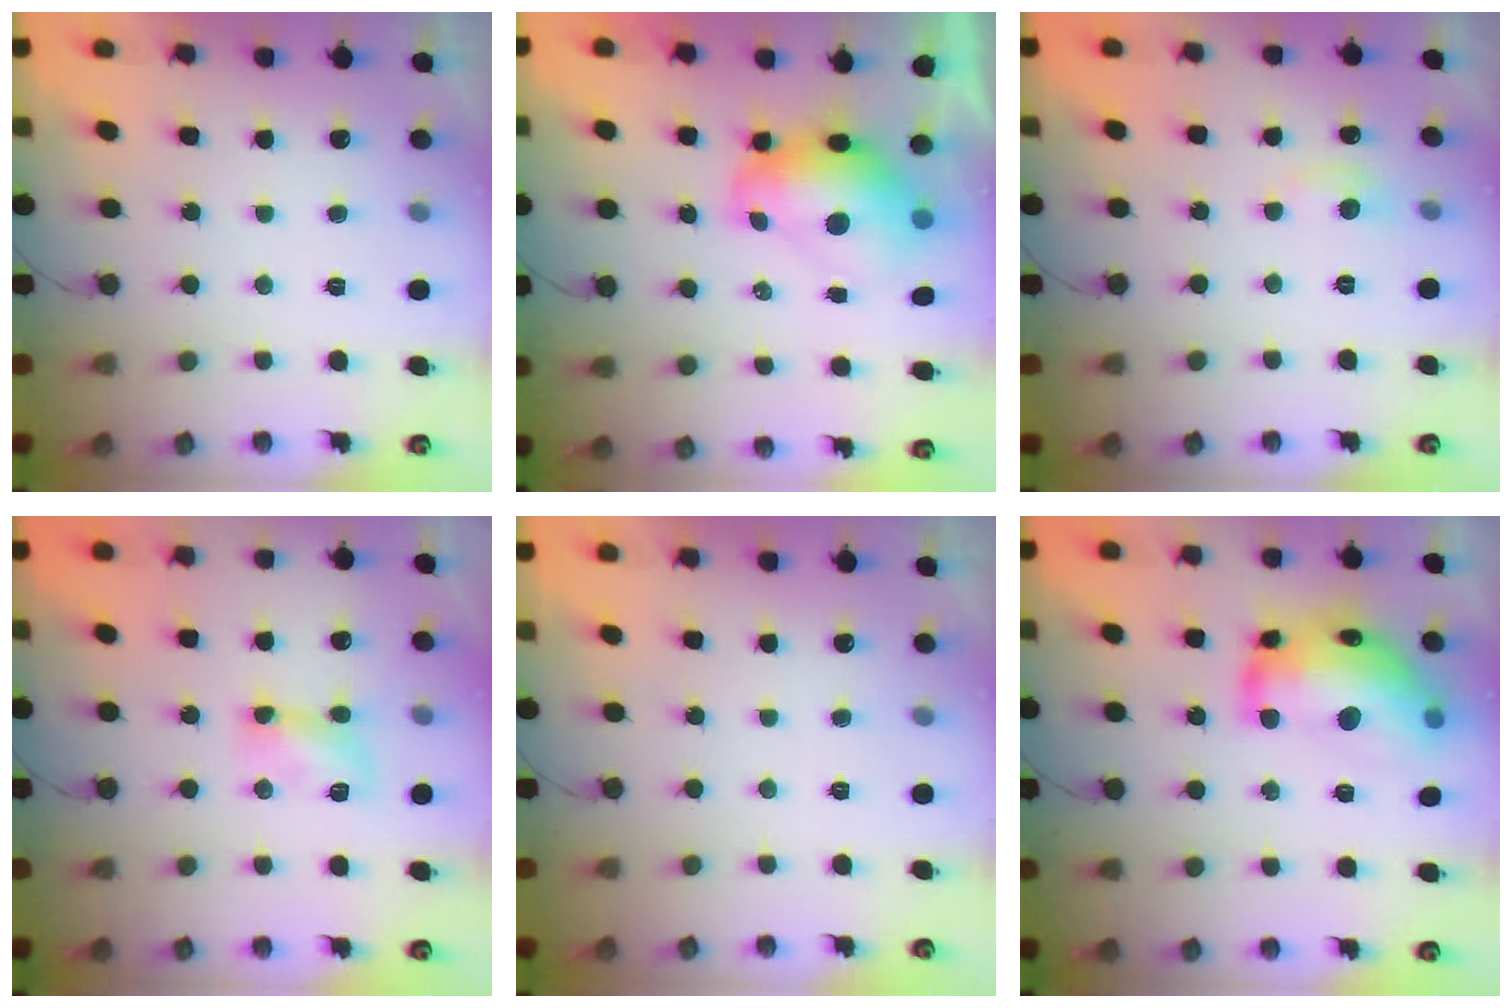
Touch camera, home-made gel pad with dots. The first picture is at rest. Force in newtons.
{"total": 9.8, "press": 9.7, "slide": 0.9}
{"total": 5.1, "press": 5.1, "slide": 0.6}
{"total": 6.0, "press": 5.9, "slide": 0.9}
{"total": 0.0}
{"total": 22.3, "press": 22.3, "slide": 1.2}